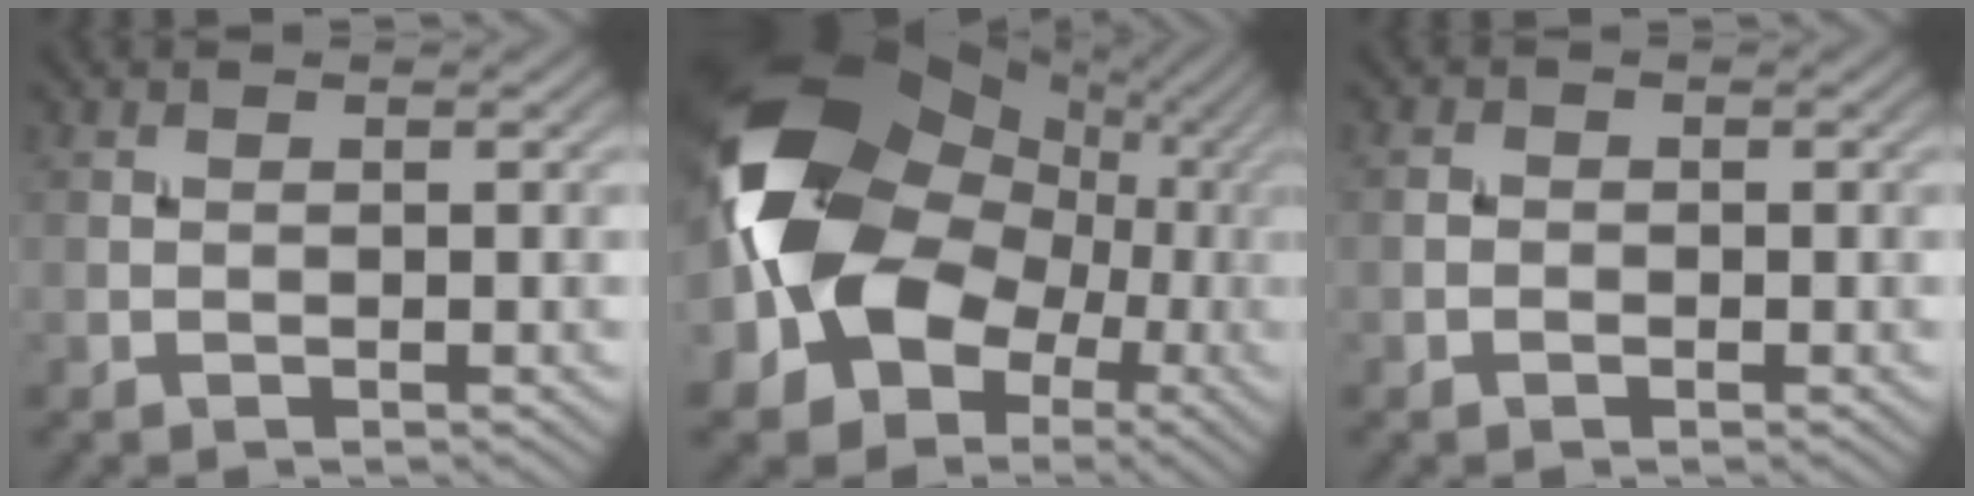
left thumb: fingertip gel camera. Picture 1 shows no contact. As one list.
[{"total": 18.1, "force": [0.0, 14.1, 11.3], "torque": [-0.246, -0.024, 0.005]}, {"total": 0.9, "force": [-0.4, 0.7, 0.3], "torque": [-0.004, 0.001, -0.011]}]